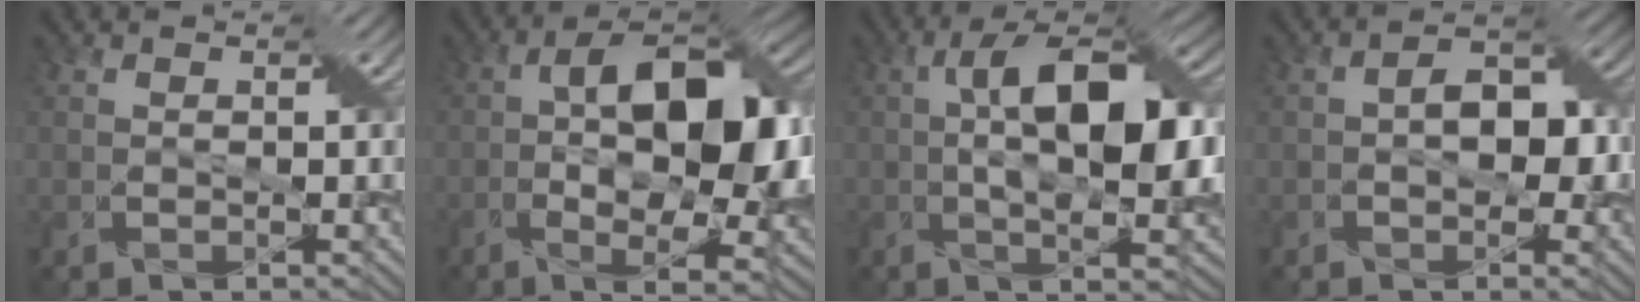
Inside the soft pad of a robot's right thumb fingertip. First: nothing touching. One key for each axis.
{"total": 15.8, "fx": -0.7, "fy": 7.3, "fz": 14.0, "tx": -0.209, "ty": 0.011, "tz": -0.017}
{"total": 13.1, "fx": 1.0, "fy": 5.1, "fz": 12.0, "tx": -0.197, "ty": 0.008, "tz": 0.013}
{"total": 5.2, "fx": -0.7, "fy": 3.4, "fz": 3.8, "tx": -0.048, "ty": 0.005, "tz": -0.018}